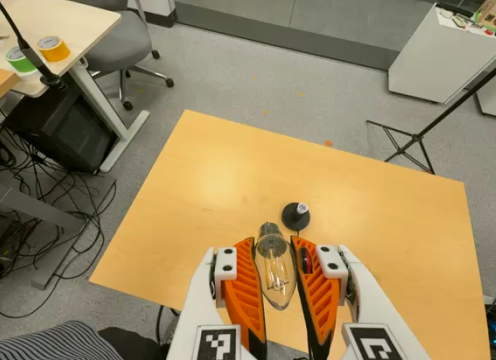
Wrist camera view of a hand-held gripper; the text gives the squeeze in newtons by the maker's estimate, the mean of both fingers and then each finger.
{"total": 22.5, "left": 25.1, "right": 19.9}